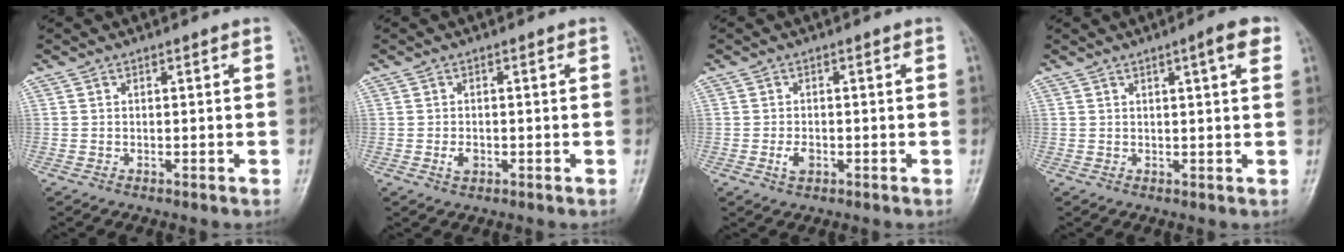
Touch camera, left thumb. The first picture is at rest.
{"total": 2.0, "force": [-0.5, 1.4, 1.3], "torque": [-0.019, 0.000, -0.009]}
{"total": 2.4, "force": [-0.8, 1.6, 1.7], "torque": [-0.030, 0.000, -0.014]}
{"total": 4.5, "force": [2.2, 0.6, 3.9], "torque": [-0.048, -0.004, 0.028]}